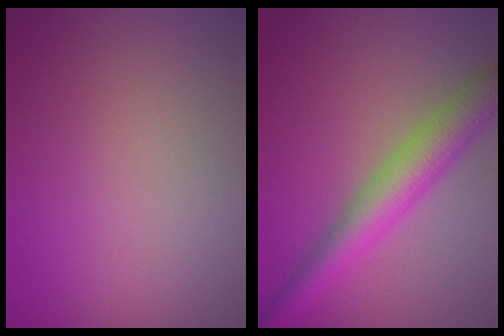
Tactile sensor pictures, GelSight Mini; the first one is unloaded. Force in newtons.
{"total": 5.0, "press": 5.0, "slide": 0.2}